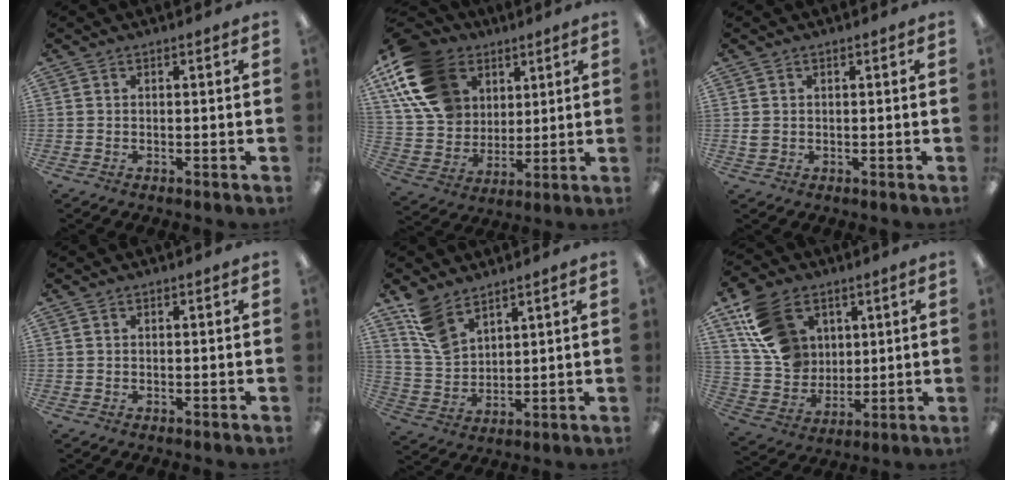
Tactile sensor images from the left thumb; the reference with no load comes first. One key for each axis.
{"total": 18.8, "fx": 8.4, "fy": 14.1, "fz": 9.3, "tx": -0.200, "ty": -0.023, "tz": 0.163}
{"total": 1.6, "fx": 0.3, "fy": 1.4, "fz": 0.7, "tx": -0.016, "ty": 0.004, "tz": 0.005}
{"total": 0.0}
{"total": 9.3, "fx": 7.1, "fy": 4.6, "fz": 3.8, "tx": -0.092, "ty": -0.024, "tz": 0.138}
{"total": 15.6, "fx": 7.1, "fy": 12.0, "fz": 7.1, "tx": -0.151, "ty": -0.011, "tz": 0.146}